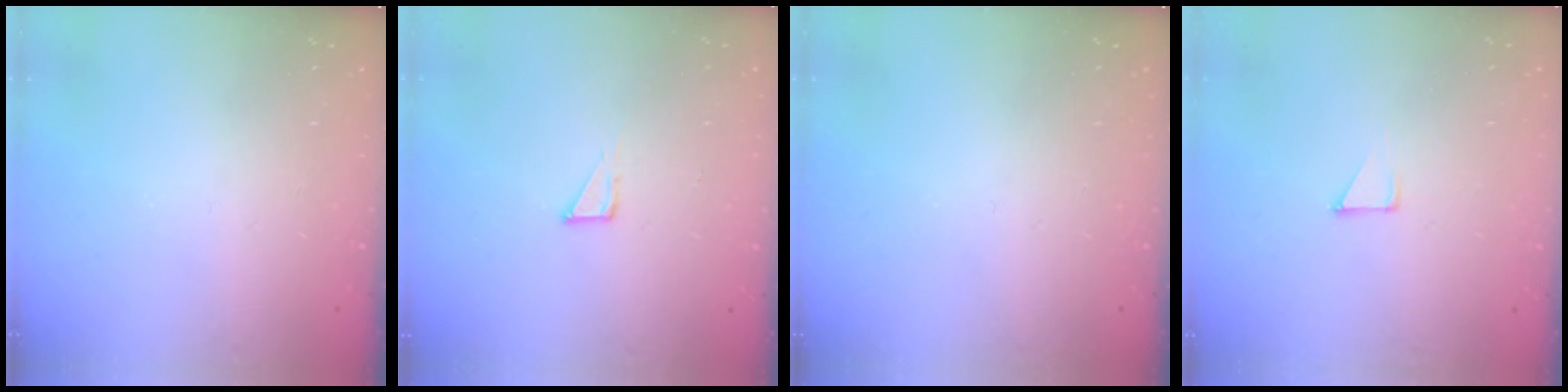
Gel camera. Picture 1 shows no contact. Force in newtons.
{"total": 2.8, "press": 2.8, "slide": 0.2}
{"total": 0.0}
{"total": 4.8, "press": 4.8, "slide": 0.2}